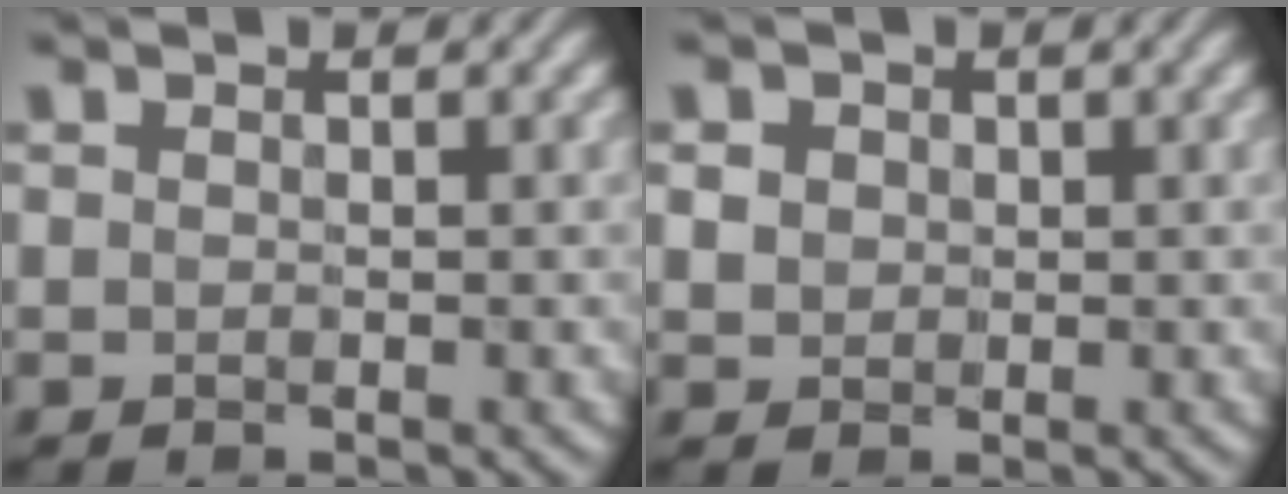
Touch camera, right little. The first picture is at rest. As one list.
[{"total": 1.5, "force": [0.2, 1.4, 0.4], "torque": [-0.019, -0.008, 0.010]}]